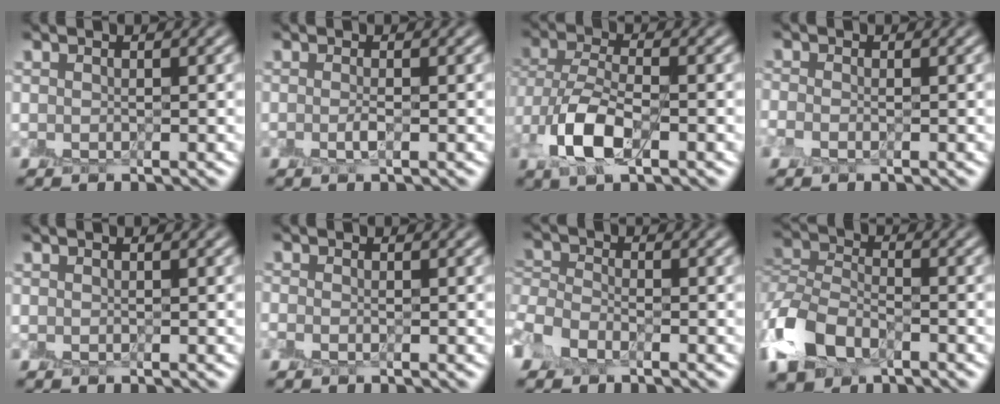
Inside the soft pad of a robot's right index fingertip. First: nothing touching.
{"total": 1.0, "force": [-0.5, 0.3, 0.8], "torque": [-0.013, 0.000, -0.009]}
{"total": 5.6, "force": [-2.3, 3.0, 4.1], "torque": [-0.091, -0.003, -0.044]}
{"total": 0.9, "force": [-0.8, 0.3, 0.4], "torque": [-0.007, -0.002, -0.018]}
{"total": 0.0}
{"total": 0.7, "force": [-0.6, 0.1, 0.2], "torque": [-0.001, -0.005, -0.013]}
{"total": 3.2, "force": [-2.0, 2.0, 1.4], "torque": [-0.030, -0.002, -0.049]}
{"total": 6.7, "force": [-3.9, 4.2, 3.4], "torque": [-0.075, -0.002, -0.082]}